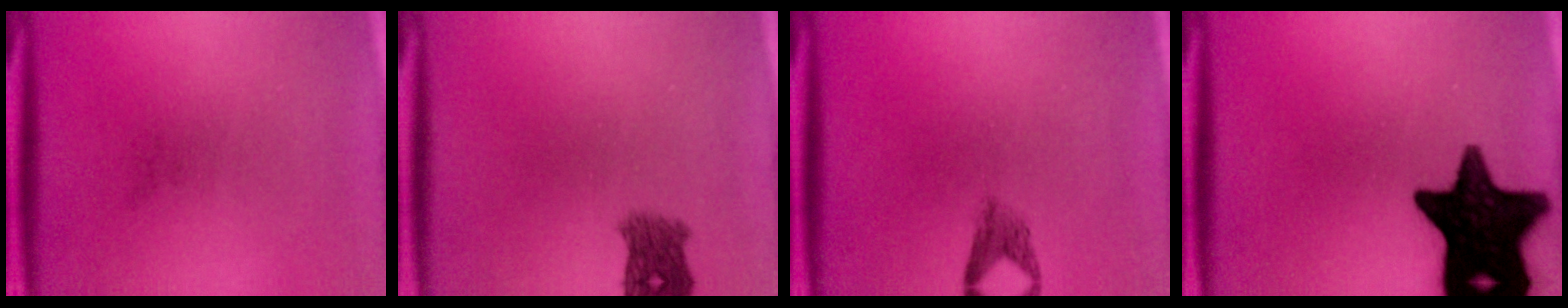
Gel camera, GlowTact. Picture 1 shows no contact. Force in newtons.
{"total": 3.6}
{"total": 2.0}
{"total": 17.6}